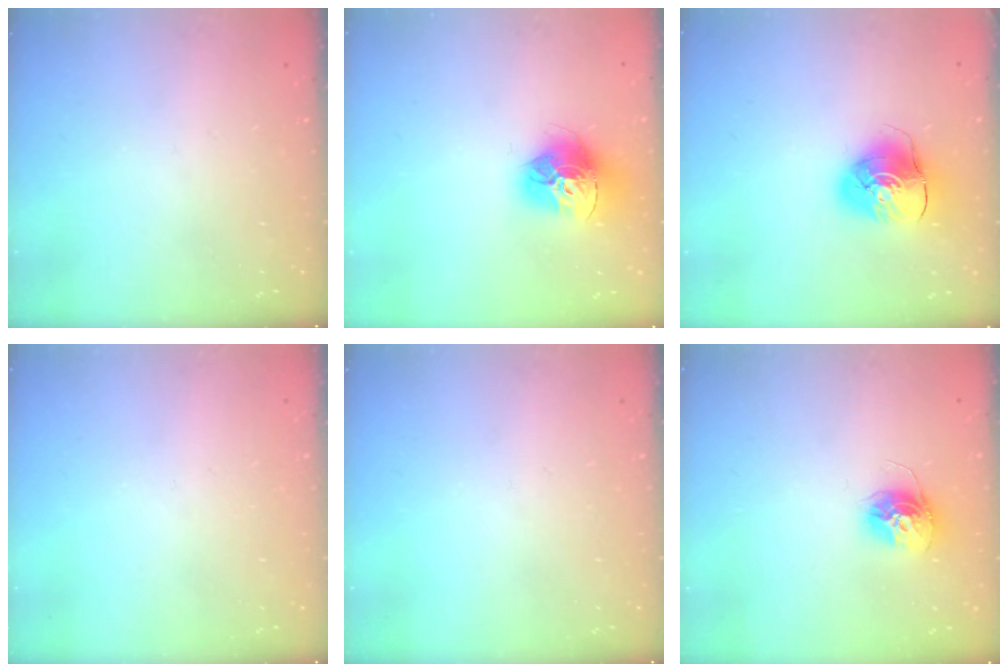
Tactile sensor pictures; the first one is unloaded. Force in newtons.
{"total": 15.7, "press": 15.6, "slide": 1.7}
{"total": 8.9, "press": 8.9, "slide": 1.2}
{"total": 0.0}
{"total": 0.0}
{"total": 12.1, "press": 12.1, "slide": 1.1}